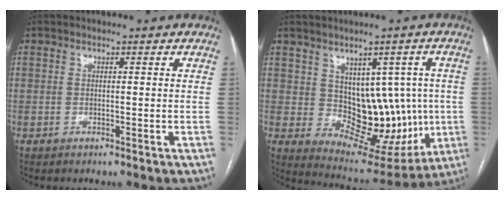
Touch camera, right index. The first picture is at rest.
{"total": 12.4, "force": [0.4, 8.3, 9.2], "torque": [-0.098, 0.024, 0.034]}